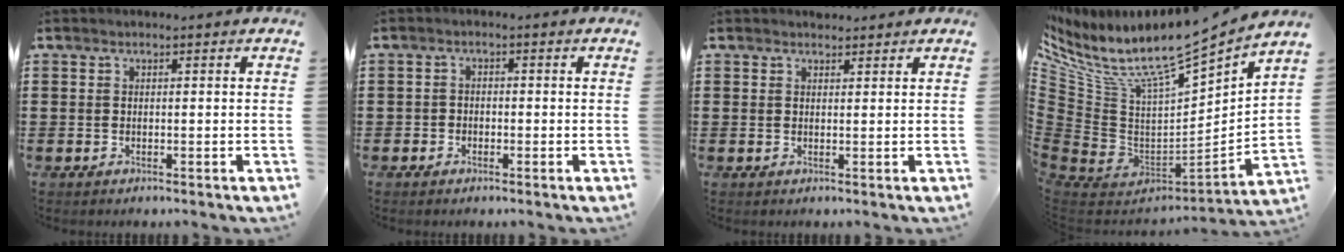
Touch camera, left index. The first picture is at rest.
{"total": 1.2, "force": [-0.8, 0.8, 0.2], "torque": [-0.008, 0.003, -0.019]}
{"total": 1.4, "force": [1.3, 0.4, 0.0], "torque": [-0.003, 0.003, 0.026]}
{"total": 10.4, "force": [7.6, 3.2, 6.4], "torque": [-0.139, -0.063, 0.125]}